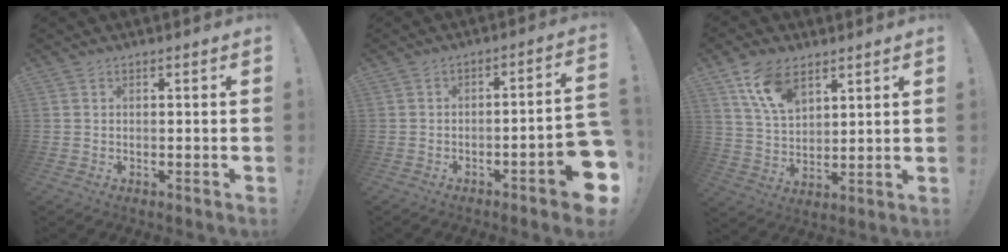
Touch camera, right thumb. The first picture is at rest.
{"total": 8.3, "force": [-4.4, 0.9, 7.0], "torque": [-0.102, 0.017, -0.072]}
{"total": 12.1, "force": [7.4, 6.8, 6.8], "torque": [-0.129, -0.025, 0.144]}